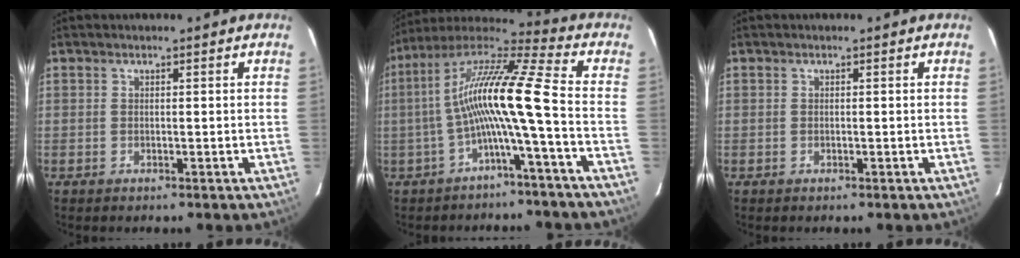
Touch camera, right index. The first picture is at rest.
{"total": 14.3, "force": [-3.1, -0.4, 14.0], "torque": [-0.260, 0.011, -0.062]}
{"total": 0.0}